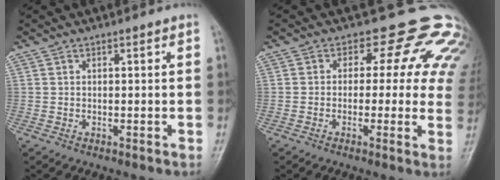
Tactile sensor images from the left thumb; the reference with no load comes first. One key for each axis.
{"total": 15.2, "fx": 7.7, "fy": 9.0, "fz": 9.6, "tx": -0.060, "ty": -0.016, "tz": 0.063}